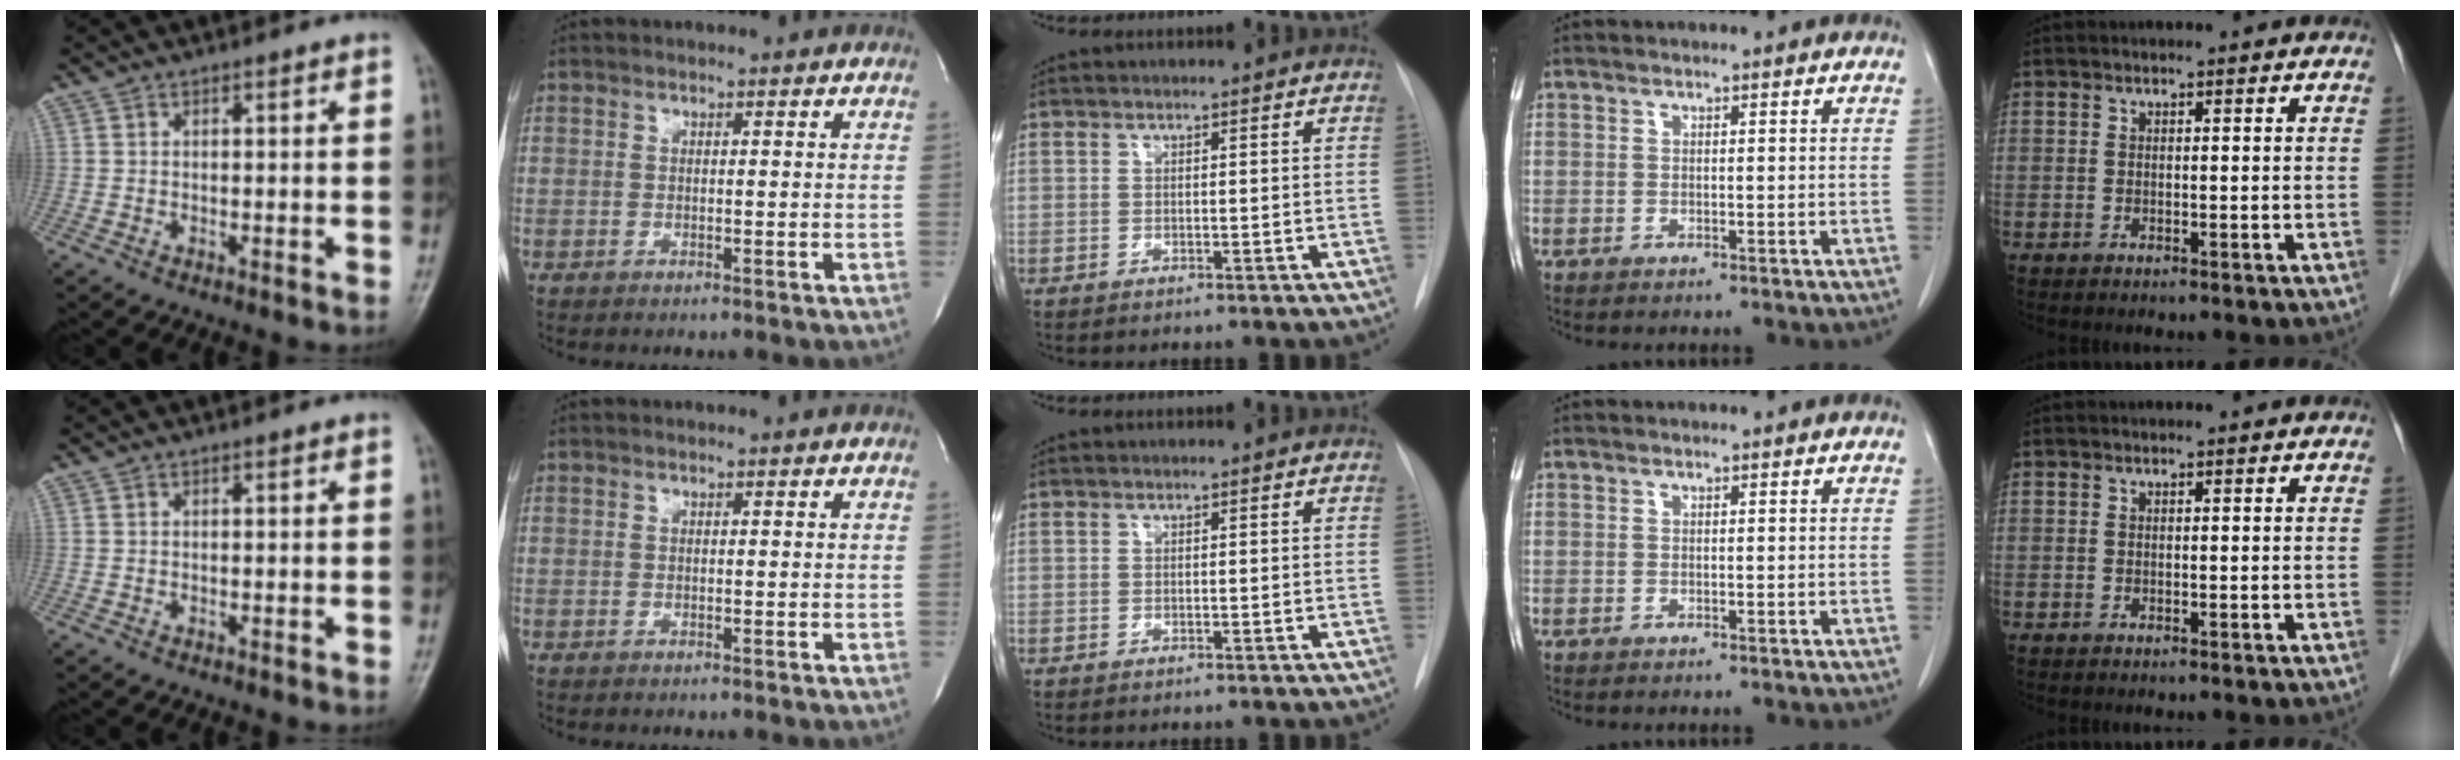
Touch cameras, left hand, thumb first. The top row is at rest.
{}